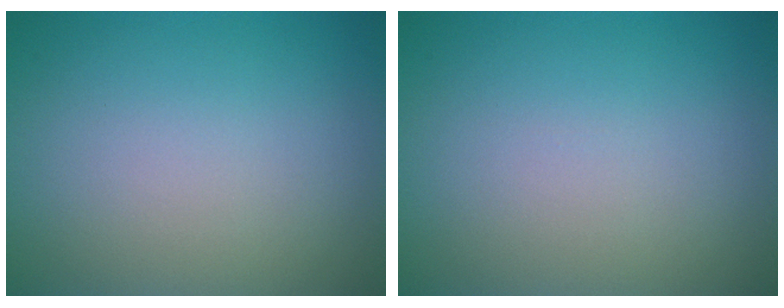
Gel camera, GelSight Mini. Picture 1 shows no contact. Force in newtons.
{"total": 0.0}